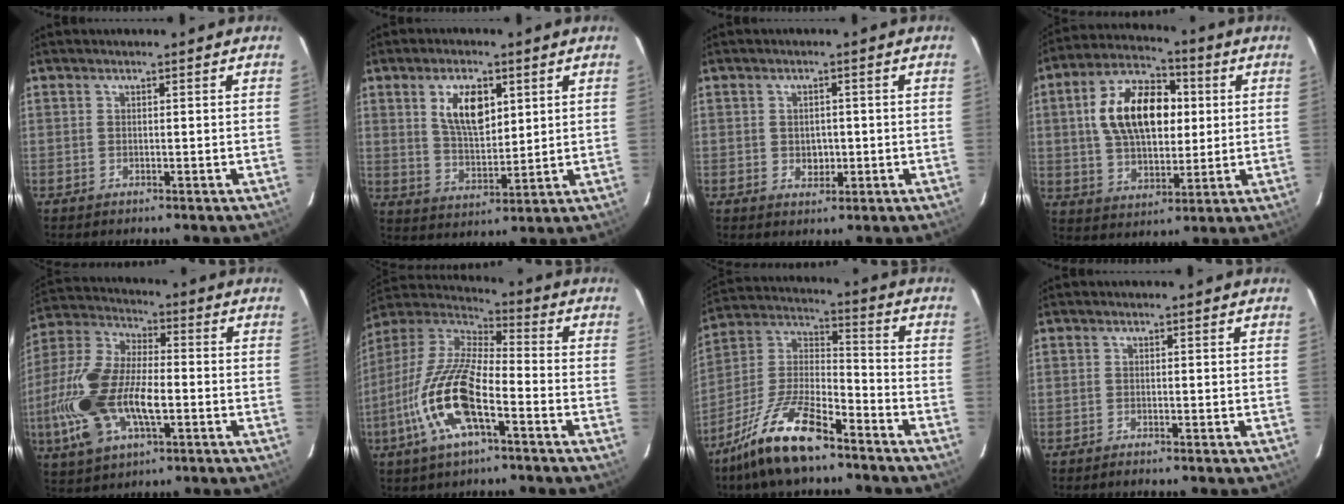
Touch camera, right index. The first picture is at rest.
{"total": 9.3, "force": [3.6, 4.6, 7.3], "torque": [-0.133, 0.005, 0.074]}
{"total": 3.0, "force": [-0.3, 2.7, 1.4], "torque": [-0.023, 0.005, 0.003]}
{"total": 16.8, "force": [2.9, 10.0, 13.2], "torque": [-0.241, 0.031, 0.053]}
{"total": 19.1, "force": [-4.8, 9.4, 15.9], "torque": [-0.358, -0.003, -0.088]}
{"total": 17.3, "force": [-7.1, 5.6, 14.8], "torque": [-0.307, -0.014, -0.145]}
{"total": 16.3, "force": [-11.2, 5.1, 10.7], "torque": [-0.230, 0.000, -0.211]}
{"total": 0.8, "force": [-0.7, 0.0, 0.2], "torque": [-0.001, -0.004, -0.014]}